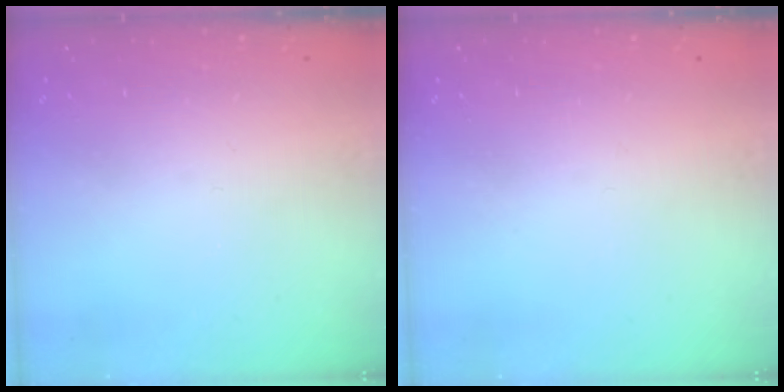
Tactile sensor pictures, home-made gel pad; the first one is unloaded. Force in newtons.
{"total": 2.8, "press": 2.8, "slide": 0.4}